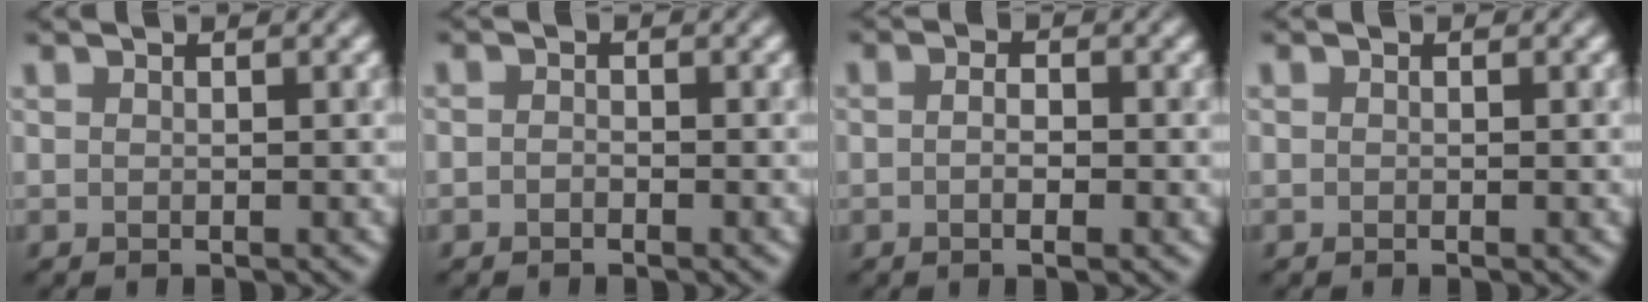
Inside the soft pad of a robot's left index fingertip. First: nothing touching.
{"total": 0.7, "force": [-0.4, 0.5, 0.3], "torque": [-0.006, -0.002, -0.012]}
{"total": 2.1, "force": [-0.3, 0.9, 1.9], "torque": [-0.015, -0.008, -0.017]}
{"total": 0.0}